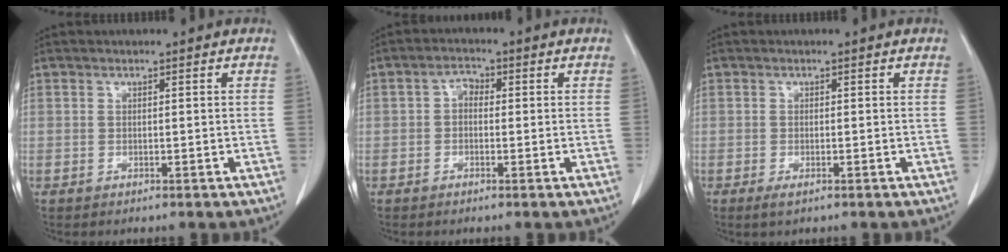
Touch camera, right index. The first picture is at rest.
{"total": 2.4, "force": [0.1, 1.7, 1.7], "torque": [-0.026, 0.013, -0.003]}
{"total": 1.2, "force": [-0.6, 0.4, 0.9], "torque": [-0.016, -0.002, -0.008]}